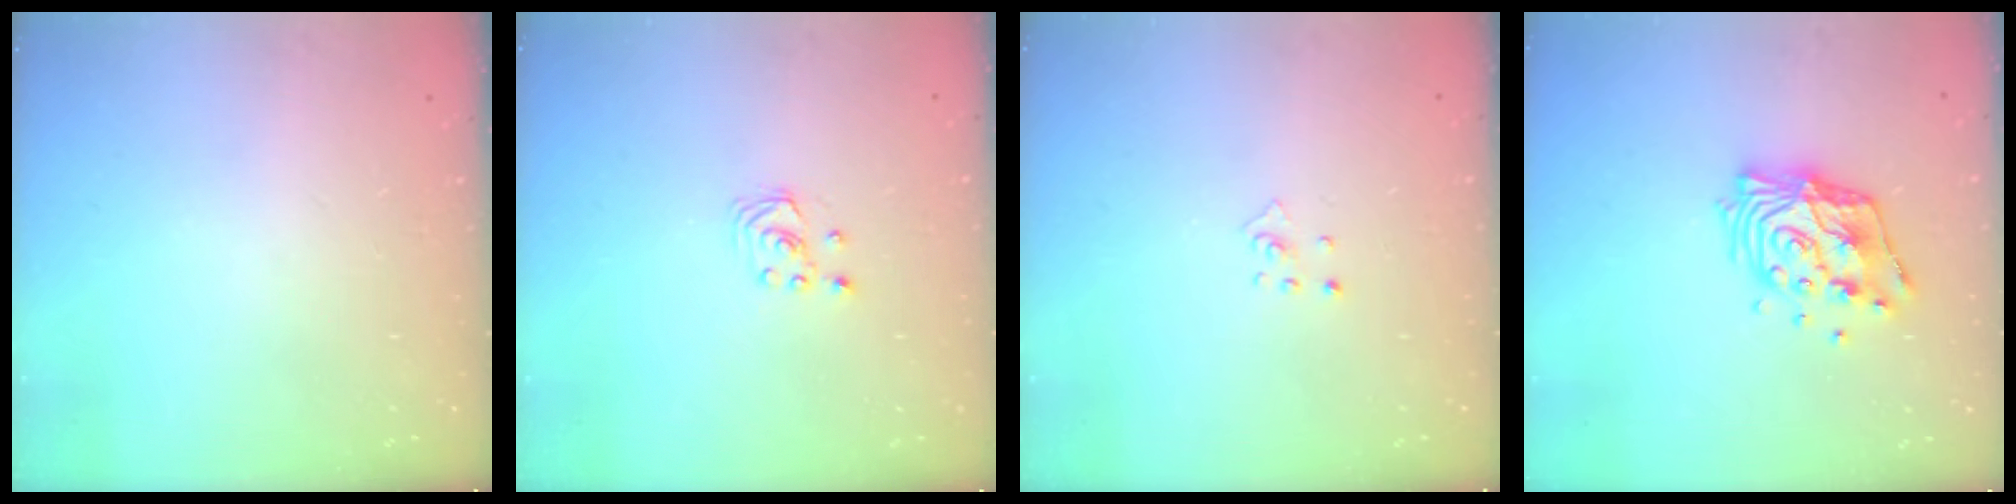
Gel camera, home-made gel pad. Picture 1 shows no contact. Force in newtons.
{"total": 1.8, "press": 1.8, "slide": 0.2}
{"total": 2.9, "press": 2.9, "slide": 0.3}
{"total": 13.7, "press": 13.6, "slide": 1.5}